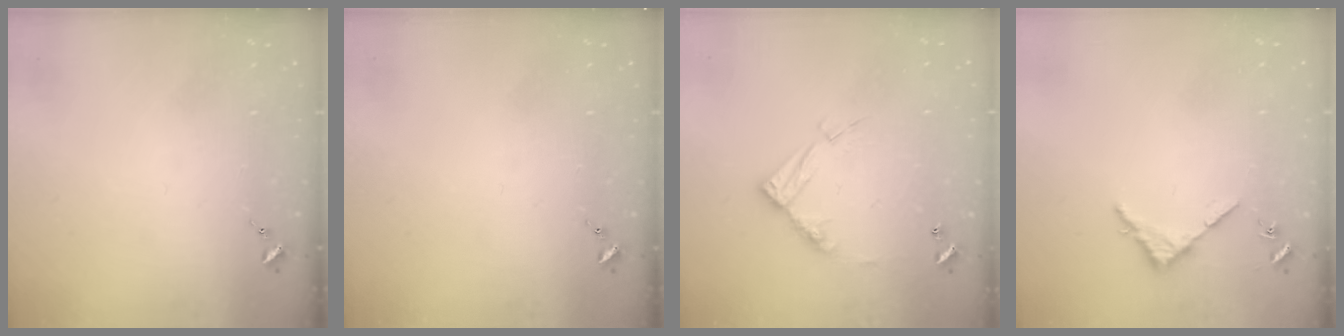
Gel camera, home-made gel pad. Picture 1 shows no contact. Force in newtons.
{"total": 0.0}
{"total": 12.2, "press": 12.1, "slide": 0.9}
{"total": 3.4, "press": 3.4, "slide": 0.4}